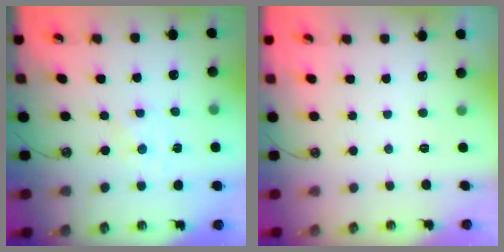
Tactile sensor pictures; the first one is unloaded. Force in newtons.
{"total": 0.0}